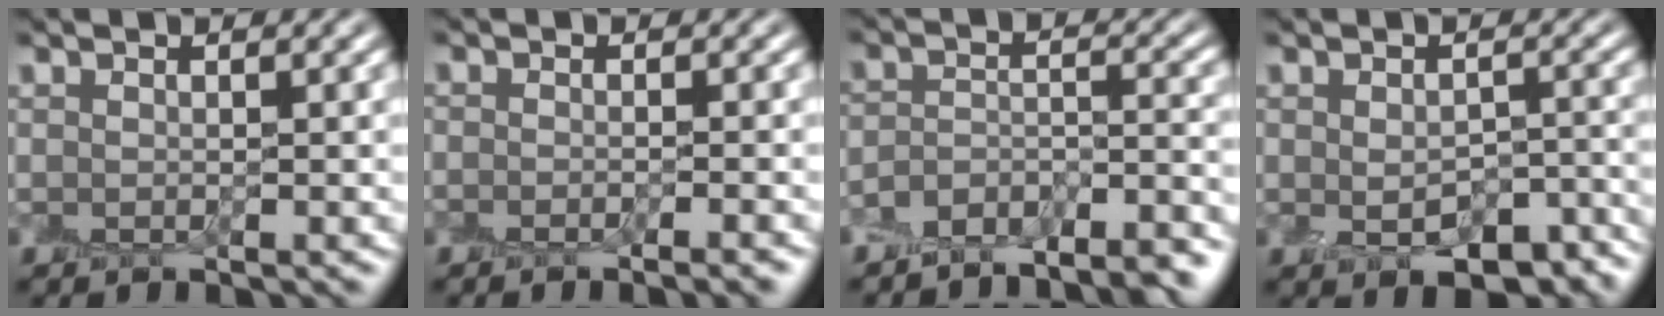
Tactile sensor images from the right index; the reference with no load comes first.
{"total": 1.4, "force": [-1.1, 0.1, 0.7], "torque": [0.004, 0.004, -0.019]}
{"total": 5.9, "force": [-5.5, 1.3, 1.8], "torque": [-0.028, -0.001, -0.087]}
{"total": 5.1, "force": [-2.3, 2.6, 3.8], "torque": [-0.050, -0.005, -0.022]}